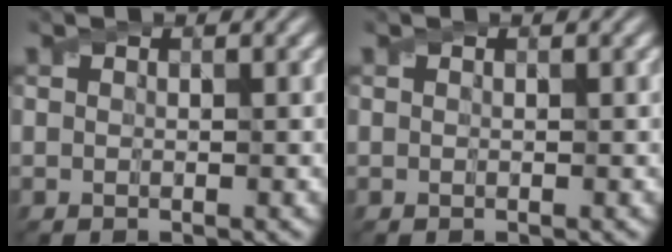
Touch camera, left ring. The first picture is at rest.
{"total": 0.0}